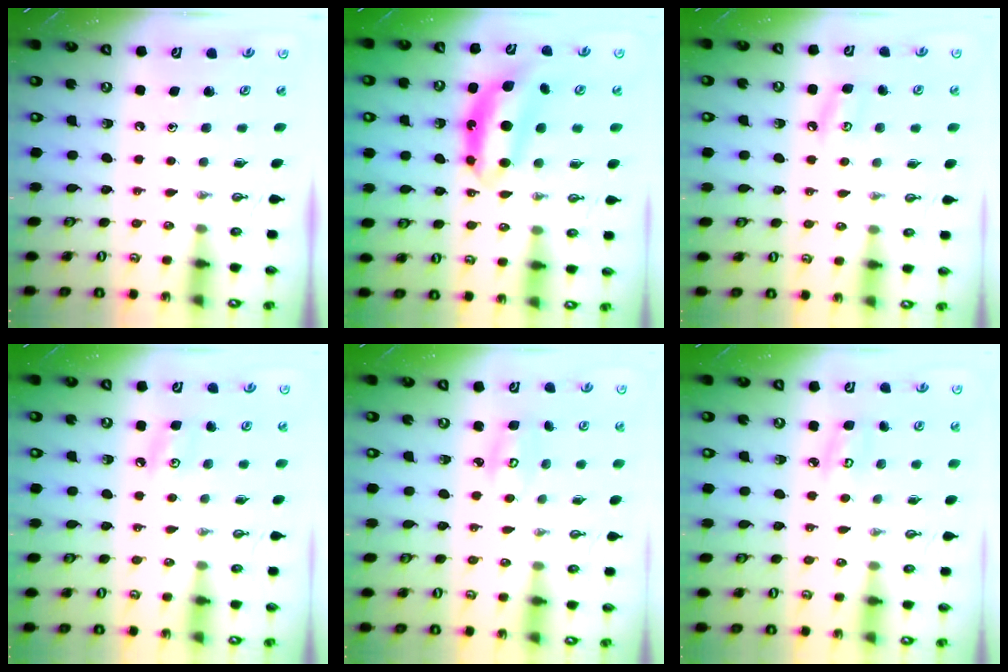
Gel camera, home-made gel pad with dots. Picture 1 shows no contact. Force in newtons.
{"total": 7.5, "press": 7.5, "slide": 0.3}
{"total": 5.4, "press": 5.4, "slide": 0.5}
{"total": 4.7, "press": 4.6, "slide": 0.7}
{"total": 3.6, "press": 3.6, "slide": 0.2}
{"total": 5.2, "press": 5.2, "slide": 0.4}